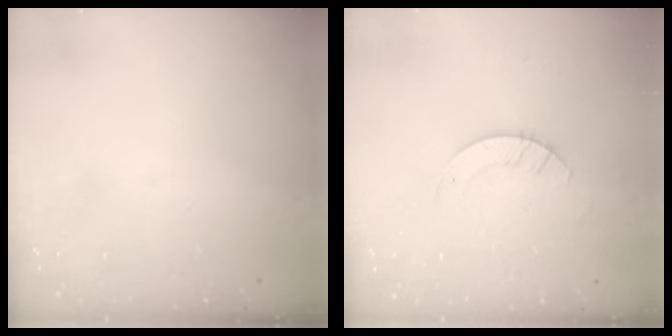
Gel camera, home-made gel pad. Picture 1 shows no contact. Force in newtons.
{"total": 2.9, "press": 2.9, "slide": 0.3}